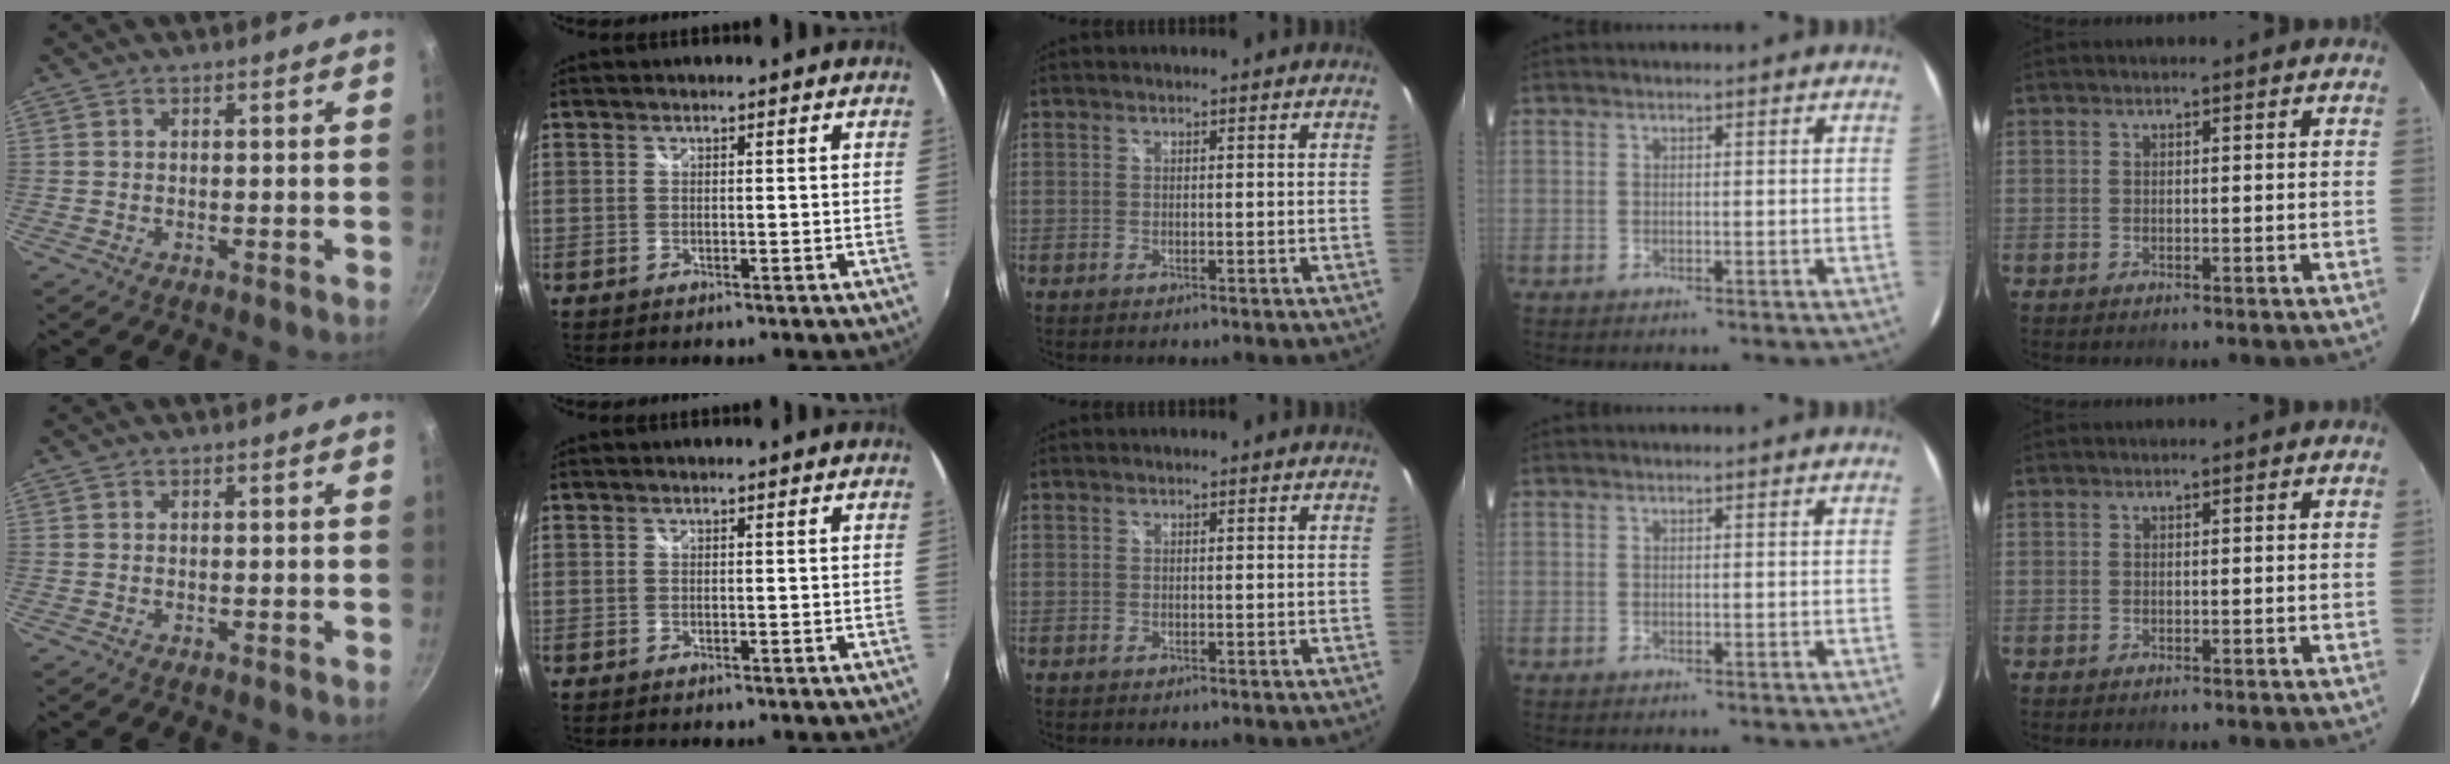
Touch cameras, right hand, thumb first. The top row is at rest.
{}